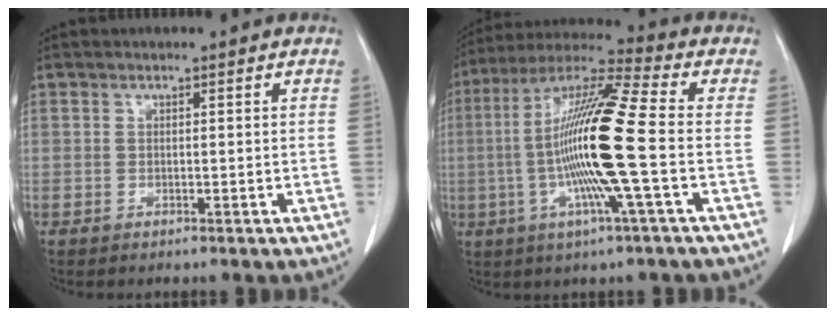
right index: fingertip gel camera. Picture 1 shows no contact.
{"total": 17.2, "force": [-2.2, -0.4, 17.0], "torque": [-0.330, -0.002, -0.056]}